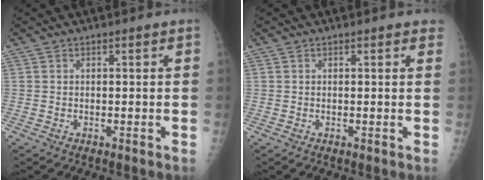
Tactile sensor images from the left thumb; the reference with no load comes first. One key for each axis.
{"total": 1.0, "fx": 0.8, "fy": 0.5, "fz": 0.4, "tx": 0.005, "ty": -0.001, "tz": 0.003}